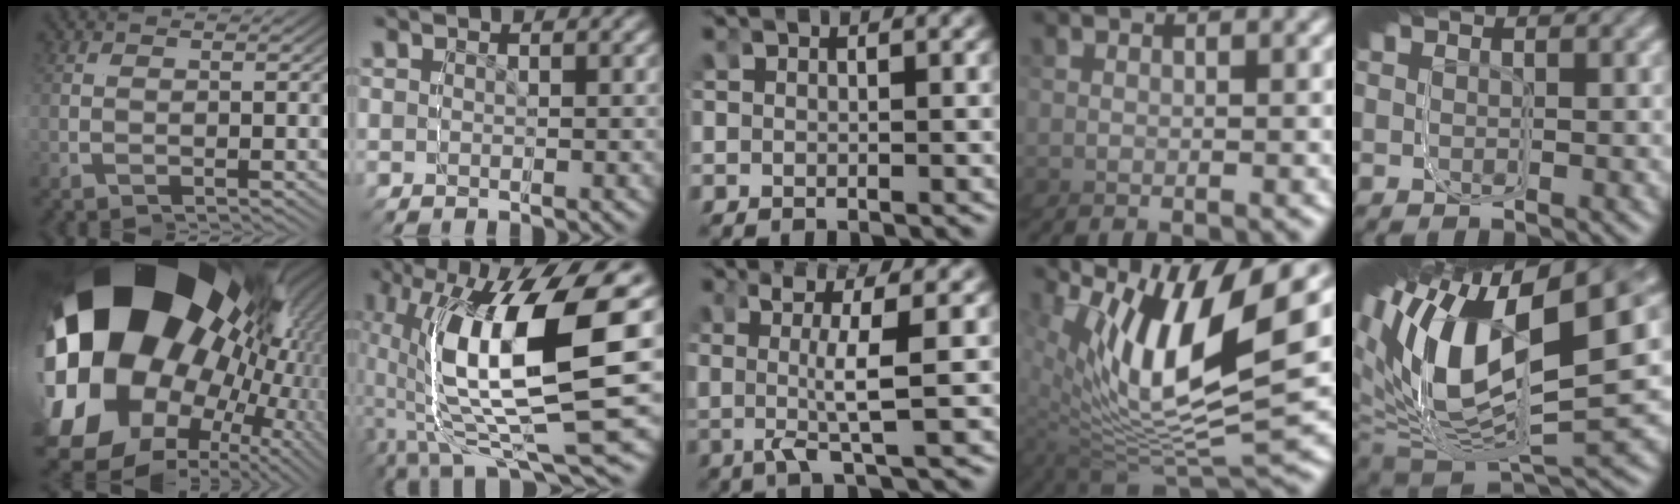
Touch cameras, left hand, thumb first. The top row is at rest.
{"thumb": {"total": 32.7, "force": [2.2, 20.2, 25.7], "torque": [-0.433, -0.012, 0.030]}, "index": {"total": 11.6, "force": [1.8, 5.4, 10.1], "torque": [-0.193, 0.026, 0.028]}, "middle": {"total": 4.9, "force": [0.8, 0.2, 4.8], "torque": [-0.090, -0.001, 0.019]}, "ring": {"total": 9.1, "force": [3.2, 3.8, 7.6], "torque": [-0.148, 0.026, 0.044]}, "little": {"total": 20.1, "force": [0.6, 12.5, 15.7], "torque": [-0.240, 0.012, -0.016]}}